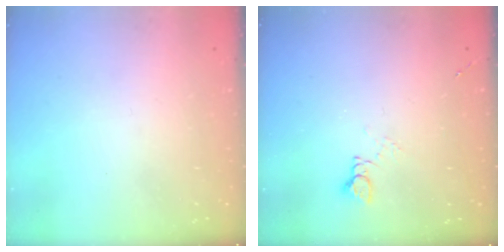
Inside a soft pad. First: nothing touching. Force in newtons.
{"total": 2.9, "press": 2.9, "slide": 0.3}